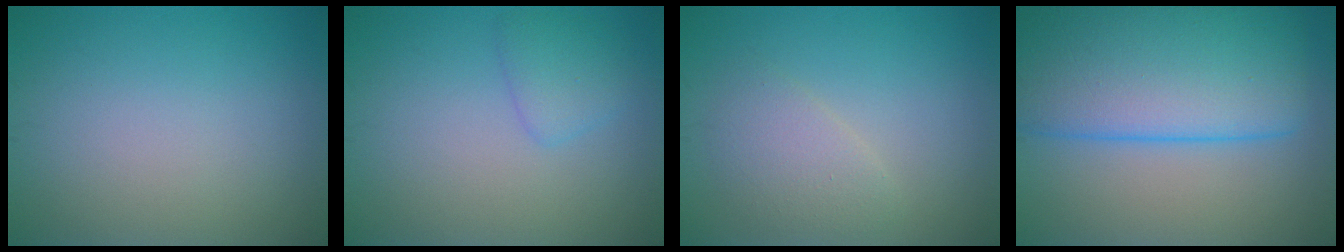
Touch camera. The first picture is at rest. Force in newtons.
{"total": 1.9, "press": 1.9, "slide": 0.2}
{"total": 2.4, "press": 2.3, "slide": 0.2}
{"total": 12.0, "press": 12.0, "slide": 0.5}